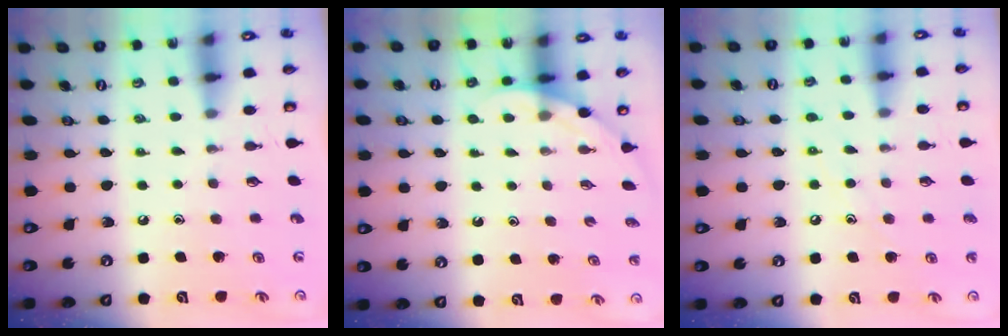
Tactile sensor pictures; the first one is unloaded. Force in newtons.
{"total": 2.2, "press": 2.2, "slide": 0.0}
{"total": 7.3, "press": 7.3, "slide": 0.4}